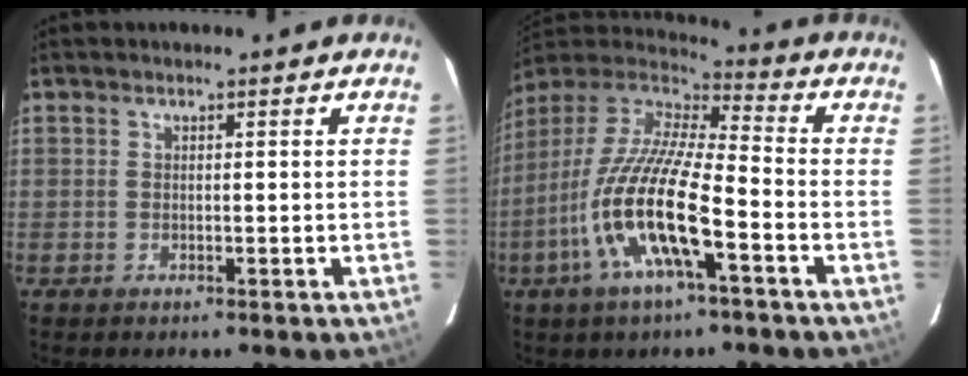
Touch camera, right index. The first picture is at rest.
{"total": 18.4, "force": [-7.1, 4.1, 16.4], "torque": [-0.321, -0.025, -0.144]}